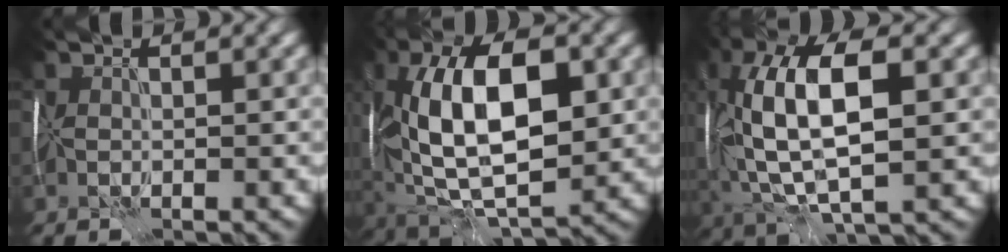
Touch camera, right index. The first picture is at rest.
{"total": 12.7, "force": [1.2, 6.1, 11.0], "torque": [-0.196, 0.007, 0.018]}
{"total": 11.9, "force": [1.1, 5.0, 10.8], "torque": [-0.215, 0.013, 0.019]}